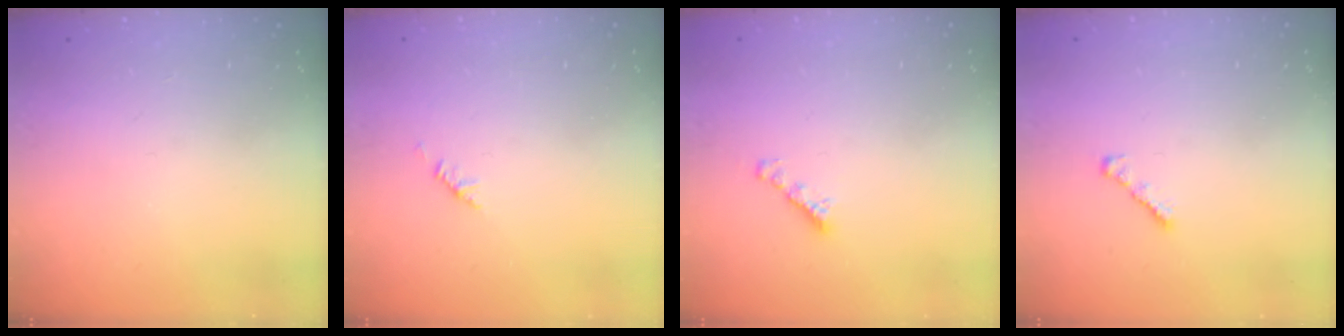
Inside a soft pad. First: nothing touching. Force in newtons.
{"total": 1.9, "press": 1.8, "slide": 0.6}
{"total": 2.5, "press": 2.5, "slide": 0.5}
{"total": 2.4, "press": 2.3, "slide": 0.6}